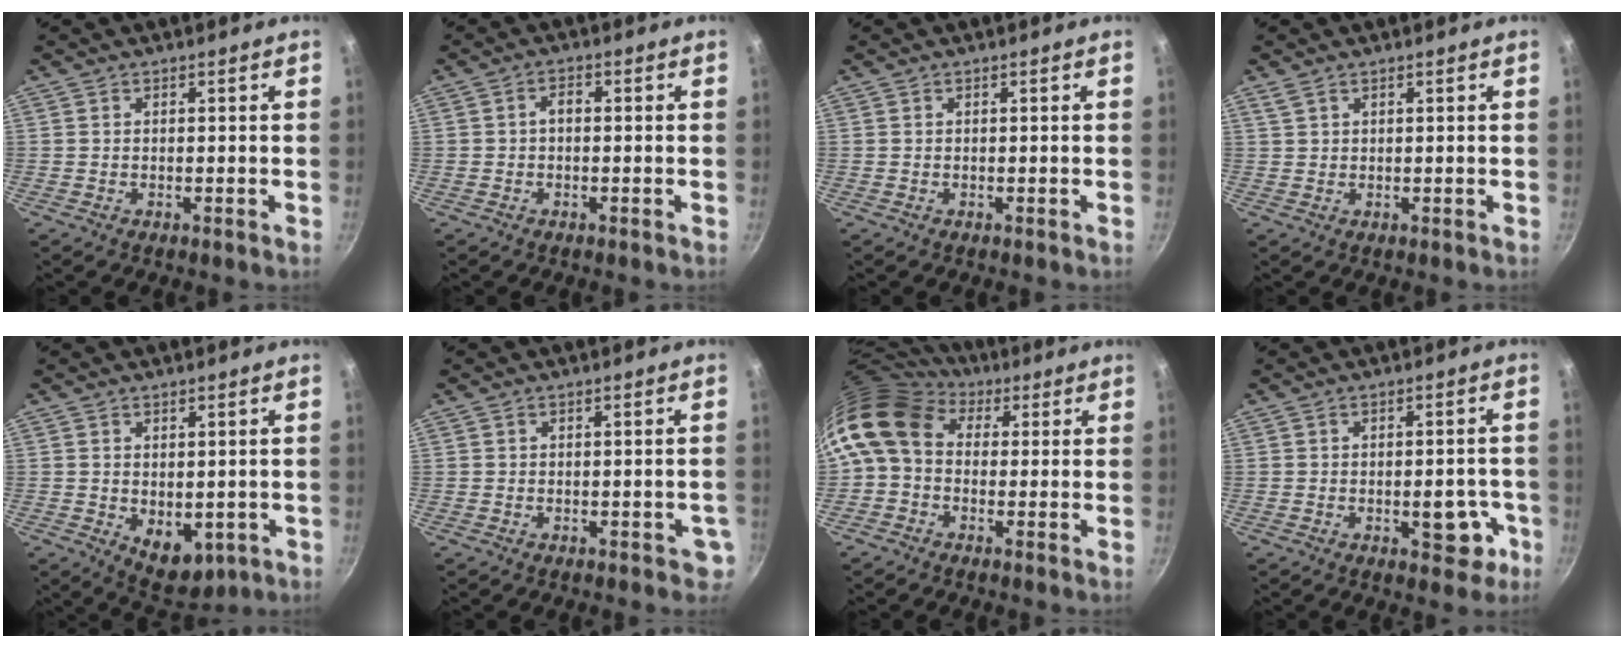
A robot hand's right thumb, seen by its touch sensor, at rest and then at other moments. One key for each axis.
{"total": 1.3, "fx": -0.3, "fy": 0.8, "fz": 1.0, "tx": -0.016, "ty": 0.010, "tz": -0.005}
{"total": 0.0}
{"total": 1.8, "fx": 1.3, "fy": 1.0, "fz": 0.9, "tx": -0.018, "ty": 0.002, "tz": 0.030}
{"total": 7.4, "fx": -1.0, "fy": 4.9, "fz": 5.5, "tx": -0.058, "ty": -0.014, "tz": 0.002}
{"total": 2.8, "fx": -0.7, "fy": 1.9, "fz": 1.9, "tx": -0.001, "ty": 0.012, "tz": -0.006}
{"total": 12.3, "fx": 2.6, "fy": 9.2, "fz": 7.7, "tx": -0.141, "ty": 0.022, "tz": 0.024}
{"total": 7.1, "fx": -2.4, "fy": 3.8, "fz": 5.5, "tx": -0.035, "ty": 0.019, "tz": -0.025}